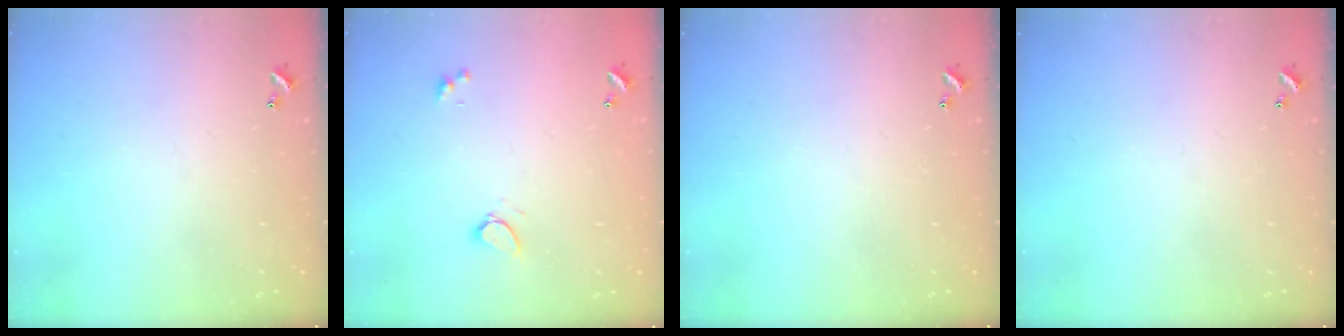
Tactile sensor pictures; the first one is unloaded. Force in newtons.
{"total": 1.2, "press": 1.2, "slide": 0.3}
{"total": 0.0}
{"total": 0.0}